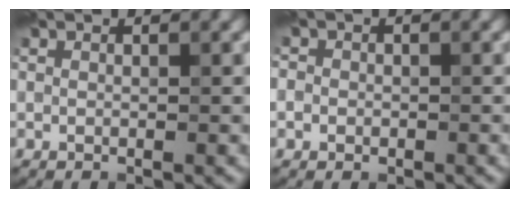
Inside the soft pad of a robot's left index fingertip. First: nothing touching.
{"total": 2.2, "force": [0.2, 2.0, 0.9], "torque": [0.004, 0.017, -0.021]}